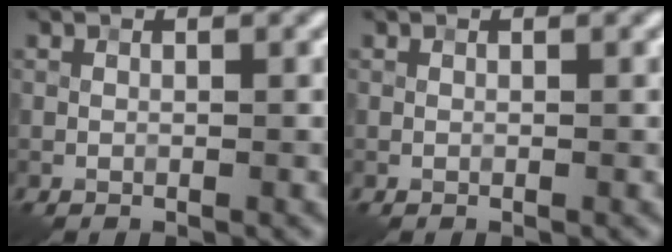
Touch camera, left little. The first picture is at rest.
{"total": 0.0}